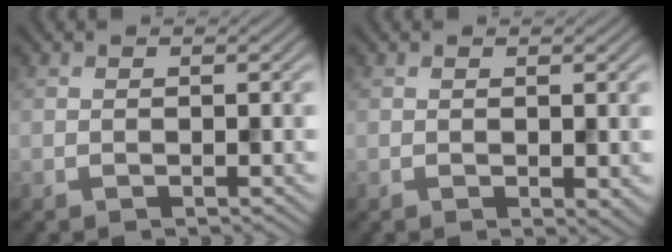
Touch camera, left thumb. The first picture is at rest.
{"total": 1.0, "force": [0.0, 0.6, 0.8], "torque": [-0.010, -0.002, 0.004]}